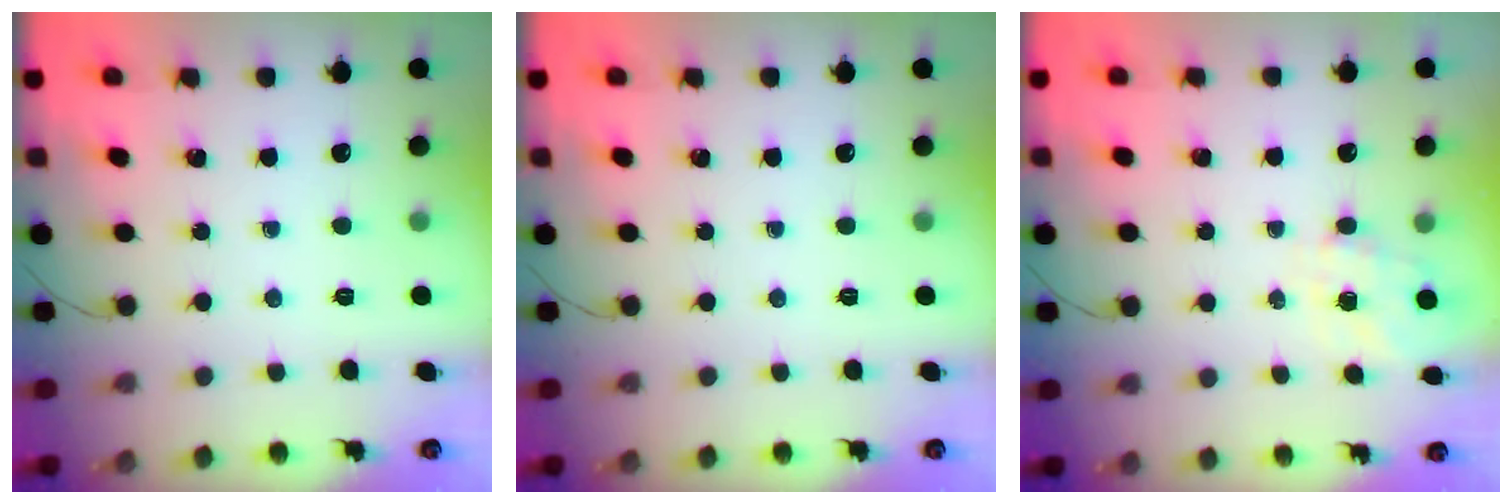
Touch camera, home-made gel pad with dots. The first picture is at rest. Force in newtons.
{"total": 0.0}
{"total": 3.0, "press": 2.9, "slide": 1.0}